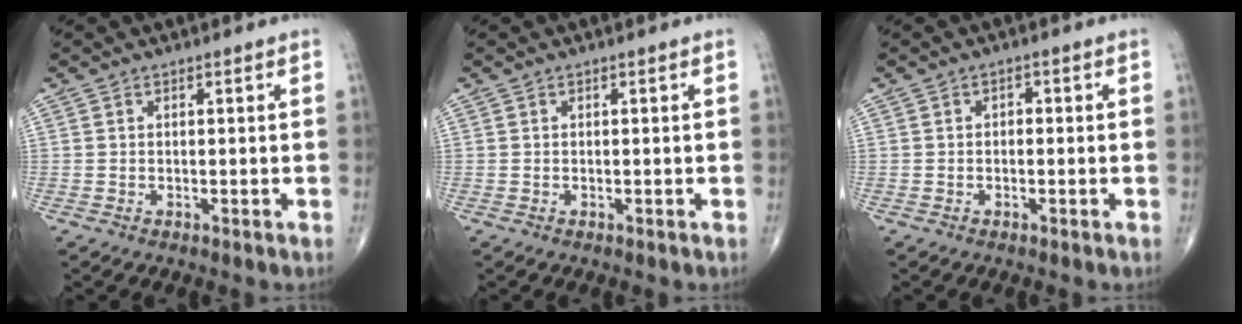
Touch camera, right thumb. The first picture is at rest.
{"total": 0.0}
{"total": 1.2, "force": [-0.1, 0.9, 0.8], "torque": [-0.003, 0.003, -0.007]}